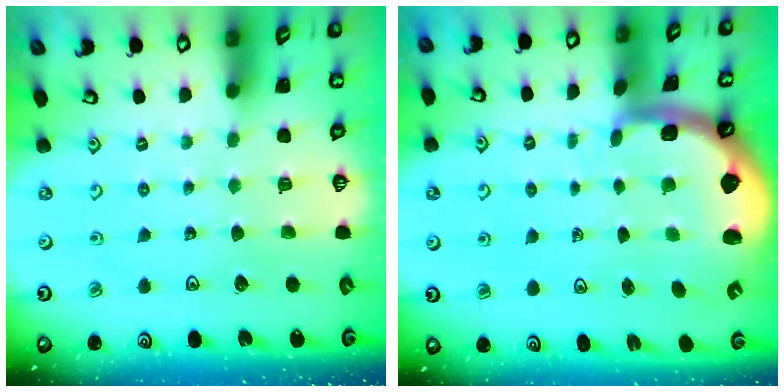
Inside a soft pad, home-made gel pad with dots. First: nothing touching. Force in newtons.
{"total": 3.5, "press": 2.4, "slide": 2.6}